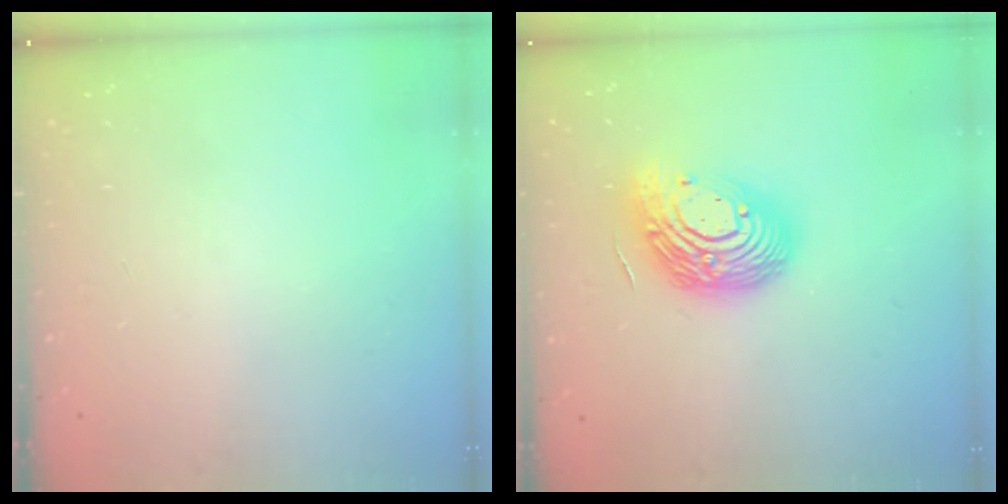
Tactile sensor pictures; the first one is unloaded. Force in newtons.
{"total": 17.0, "press": 16.9, "slide": 1.3}